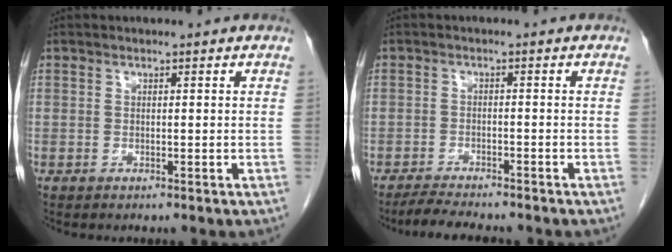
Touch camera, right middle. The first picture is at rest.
{"total": 5.3, "force": [-4.8, 0.6, 2.1], "torque": [-0.037, -0.015, -0.080]}